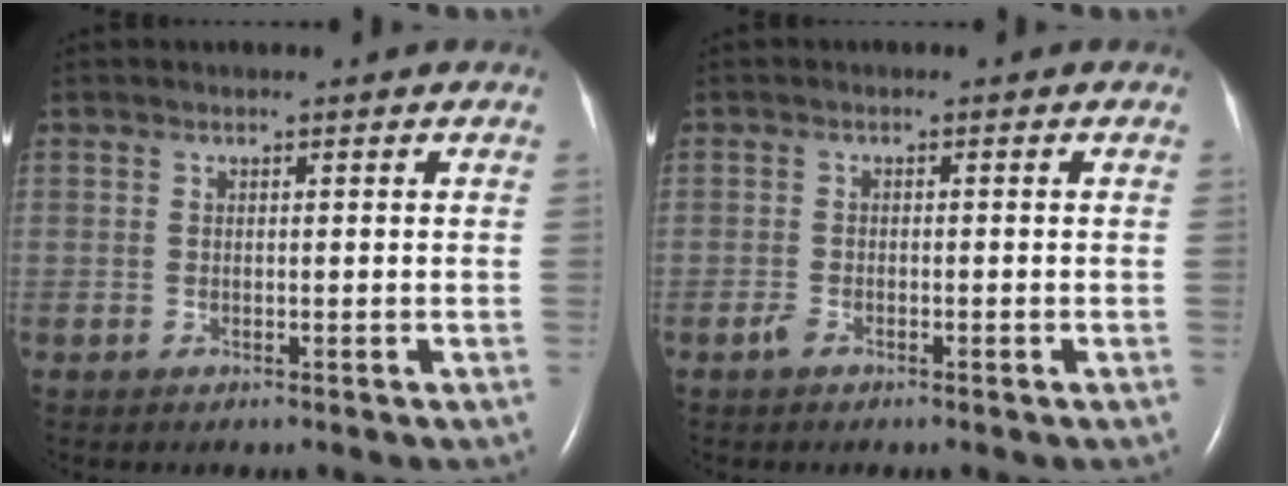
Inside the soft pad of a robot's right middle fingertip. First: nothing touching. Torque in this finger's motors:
{"motor_torque": [0.25, -0.08, -0.02, 0.01]}